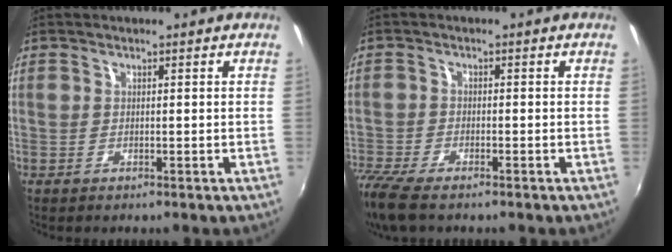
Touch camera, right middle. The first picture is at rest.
{"total": 9.1, "force": [-7.0, 2.5, 5.2], "torque": [-0.139, -0.039, -0.135]}